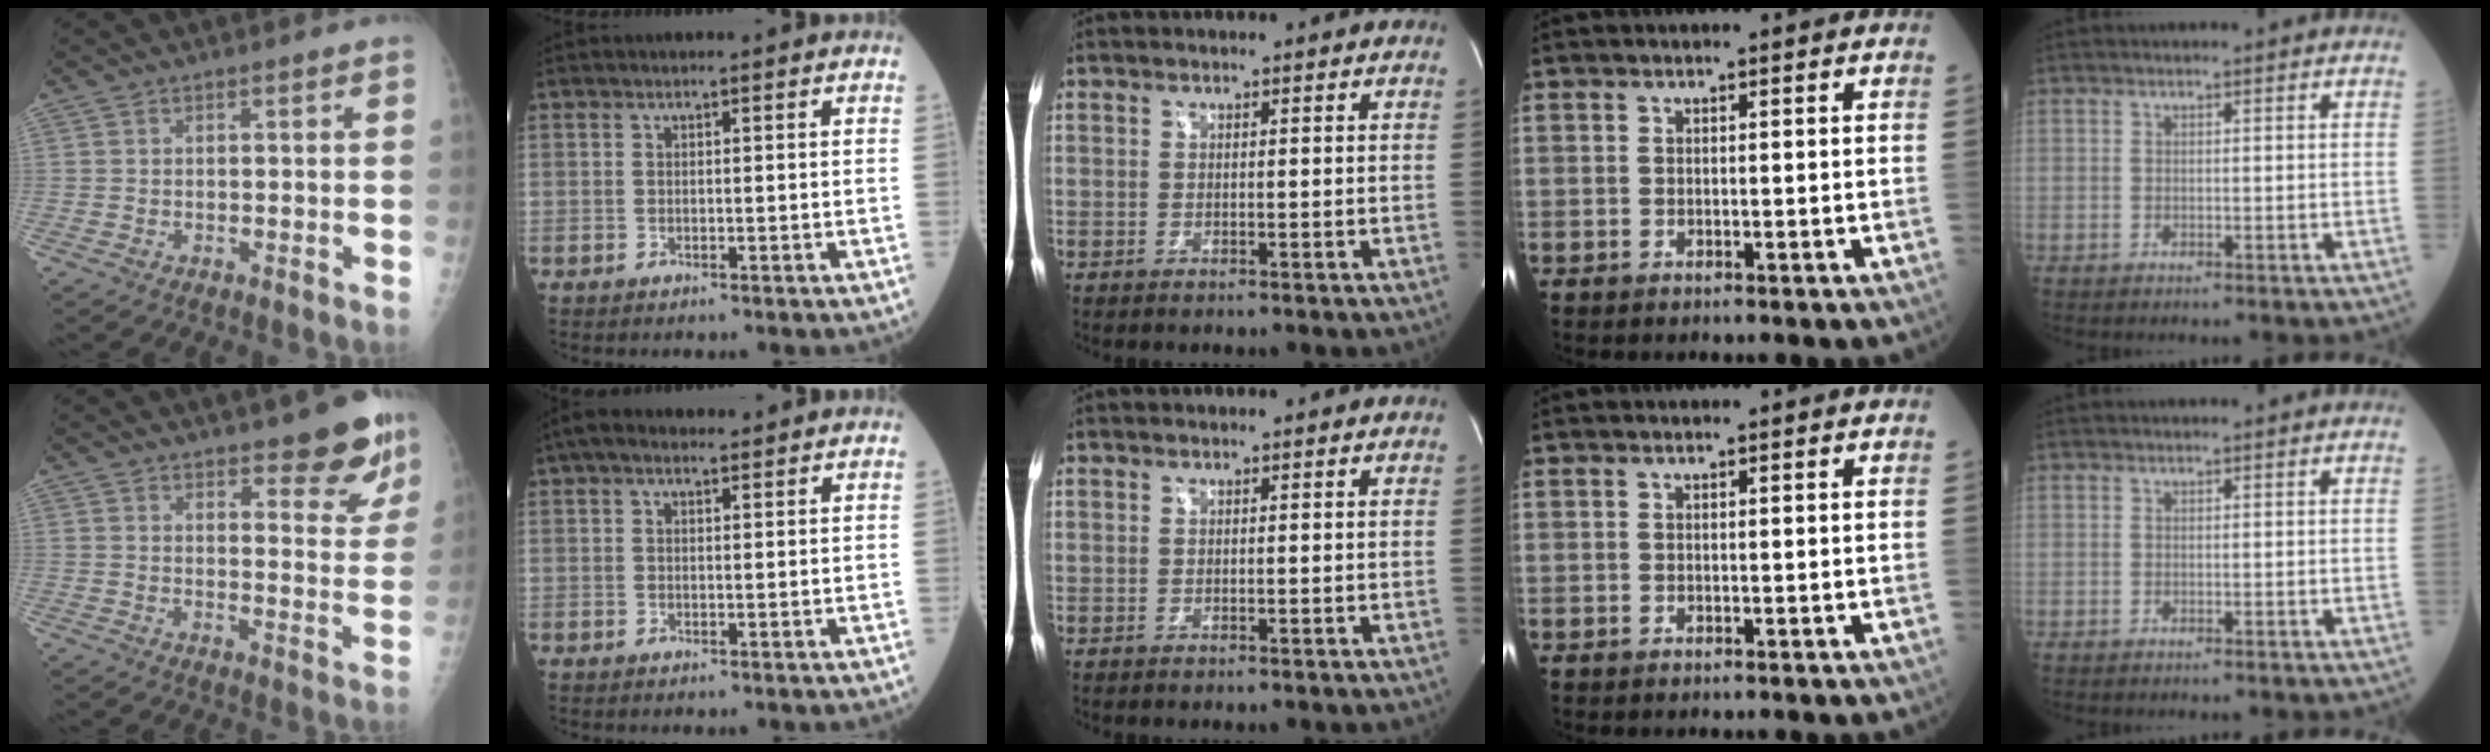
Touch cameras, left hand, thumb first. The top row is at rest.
{"thumb": {"total": 11.0, "force": [7.7, 3.5, 7.0], "torque": [-0.049, -0.048, 0.099]}, "index": {"total": 3.5, "force": [2.4, 1.5, 2.0], "torque": [-0.045, 0.031, 0.041]}}